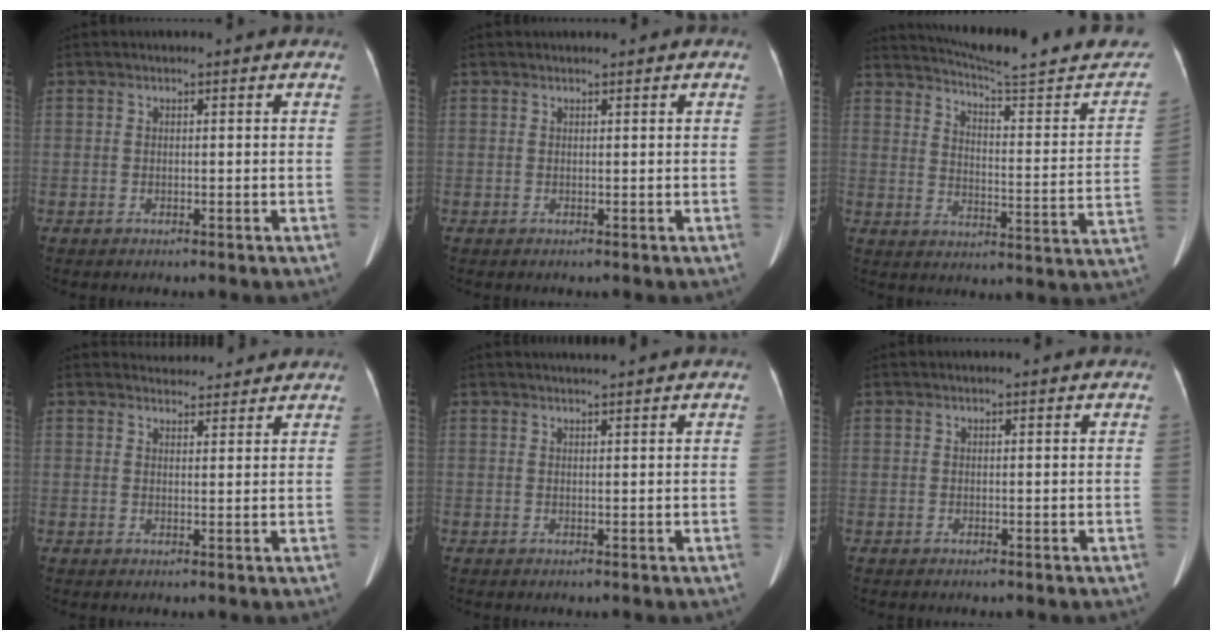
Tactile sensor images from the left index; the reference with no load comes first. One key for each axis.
{"total": 0.5, "fx": 0.3, "fy": 0.4, "fz": 0.1, "tx": -0.001, "ty": 0.010, "tz": 0.005}
{"total": 21.9, "fx": 20.0, "fy": 1.2, "fz": 8.8, "tx": -0.118, "ty": -0.057, "tz": 0.254}
{"total": 5.5, "fx": 5.3, "fy": 1.3, "fz": 0.5, "tx": -0.005, "ty": 0.018, "tz": 0.063}
{"total": 1.8, "fx": 1.6, "fy": -0.5, "fz": 0.5, "tx": -0.006, "ty": 0.007, "tz": 0.031}
{"total": 0.9, "fx": 0.9, "fy": 0.1, "fz": 0.4, "tx": -0.007, "ty": 0.009, "tz": 0.012}